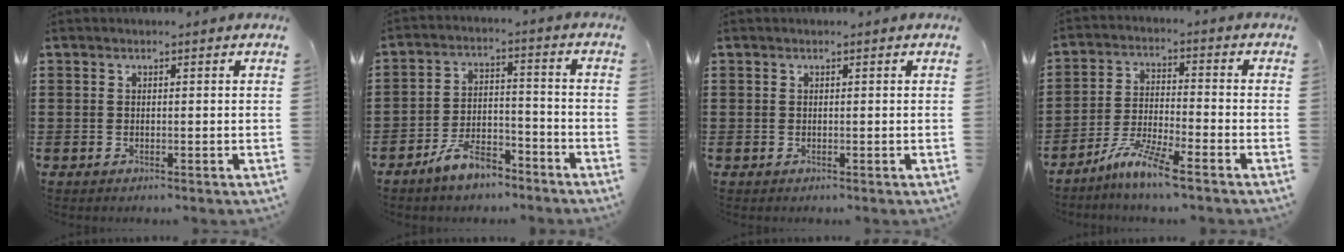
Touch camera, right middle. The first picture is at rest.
{"total": 7.0, "force": [-5.9, 2.3, 3.0], "torque": [-0.065, 0.009, -0.115]}
{"total": 0.0}
{"total": 7.7, "force": [-6.1, -0.2, 4.7], "torque": [-0.100, -0.015, -0.119]}